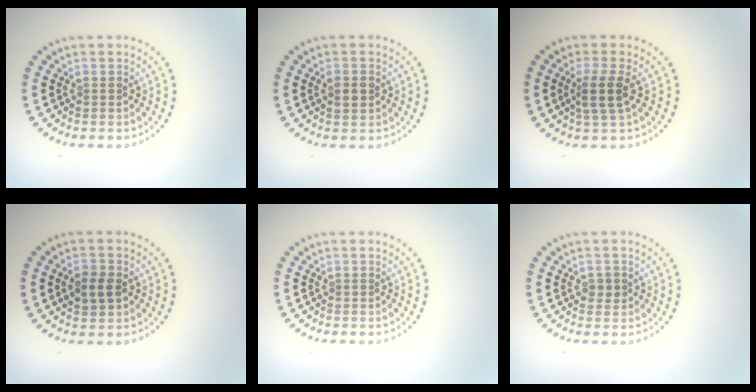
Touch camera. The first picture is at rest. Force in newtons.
{"total": 1.5, "press": 1.5, "slide": 0.0}
{"total": 2.5, "press": 2.0, "slide": 1.4}
{"total": 2.6, "press": 2.6, "slide": 0.0}
{"total": 0.0}
{"total": 1.1, "press": 1.1, "slide": 0.3}